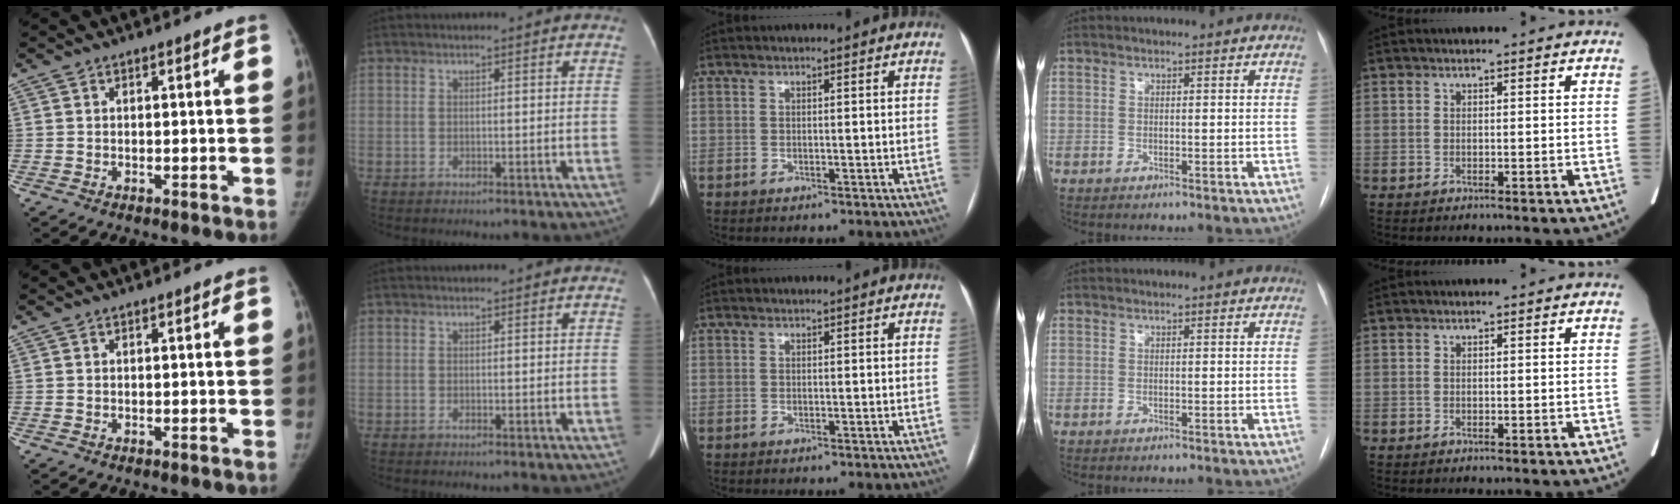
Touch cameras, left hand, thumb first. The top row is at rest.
{}